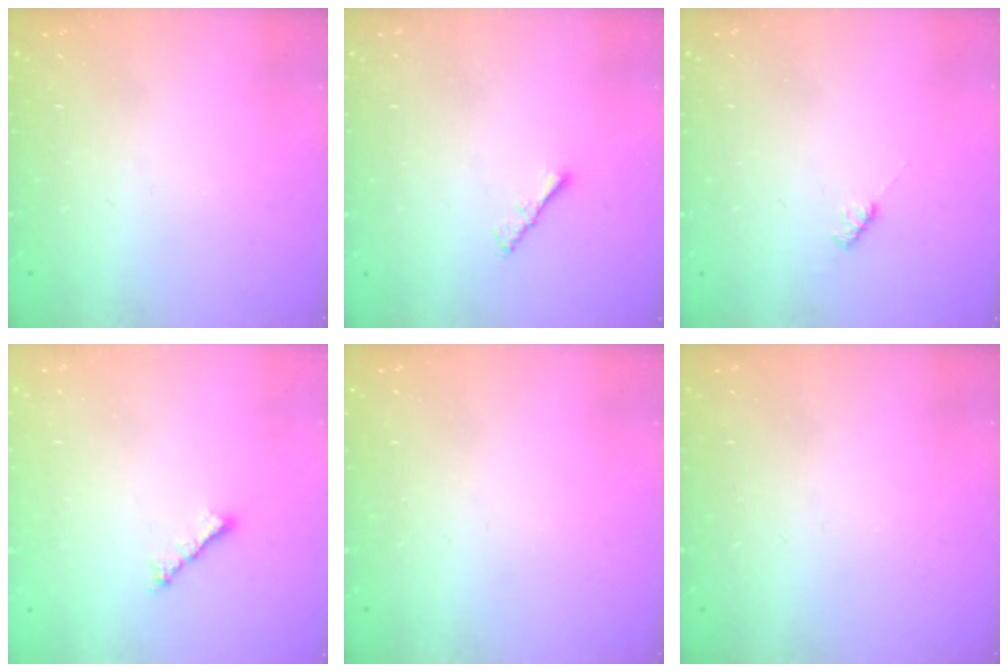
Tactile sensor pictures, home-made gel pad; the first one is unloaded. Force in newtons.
{"total": 1.3, "press": 1.2, "slide": 0.4}
{"total": 2.2, "press": 2.2, "slide": 0.4}
{"total": 1.8, "press": 1.7, "slide": 0.6}
{"total": 0.0}
{"total": 0.0}